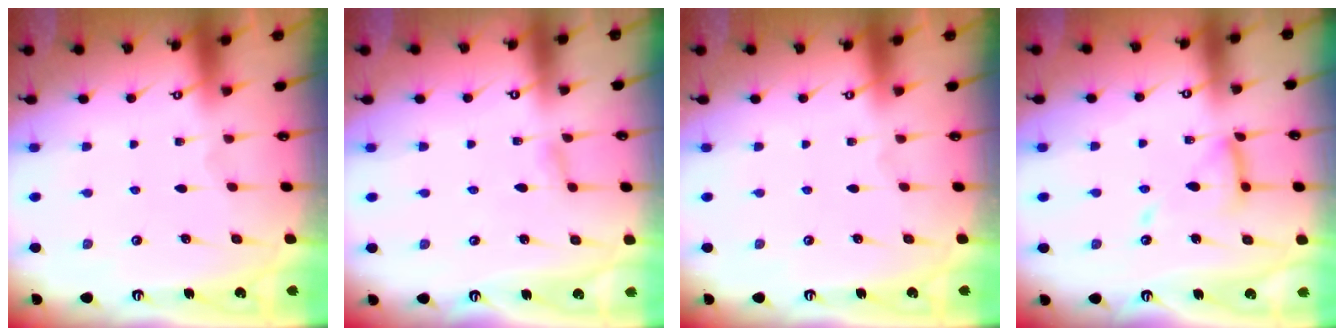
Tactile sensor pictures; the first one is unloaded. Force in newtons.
{"total": 2.9, "press": 2.9, "slide": 0.4}
{"total": 0.0}
{"total": 12.5, "press": 12.4, "slide": 1.3}